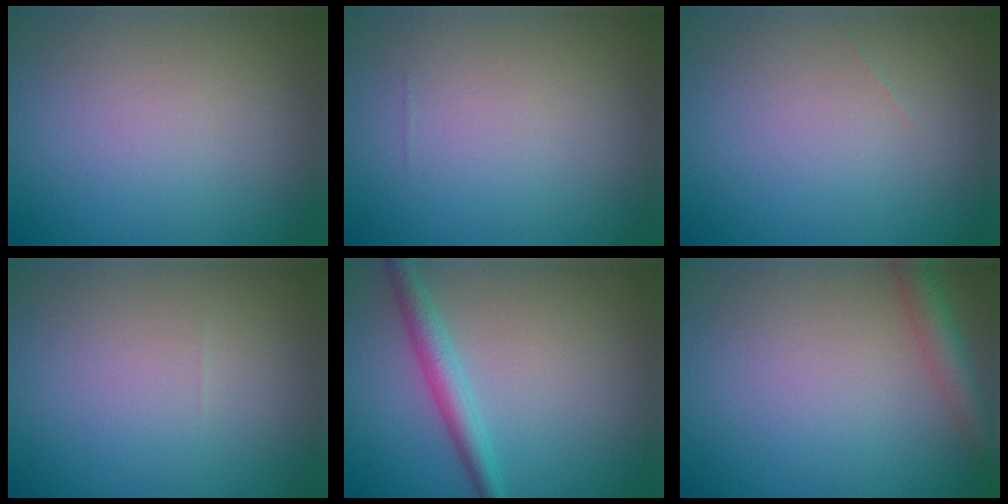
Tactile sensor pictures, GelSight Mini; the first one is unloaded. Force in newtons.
{"total": 0.0}
{"total": 0.0}
{"total": 0.0}
{"total": 2.9, "press": 2.9, "slide": 0.1}
{"total": 3.0, "press": 3.0, "slide": 0.1}